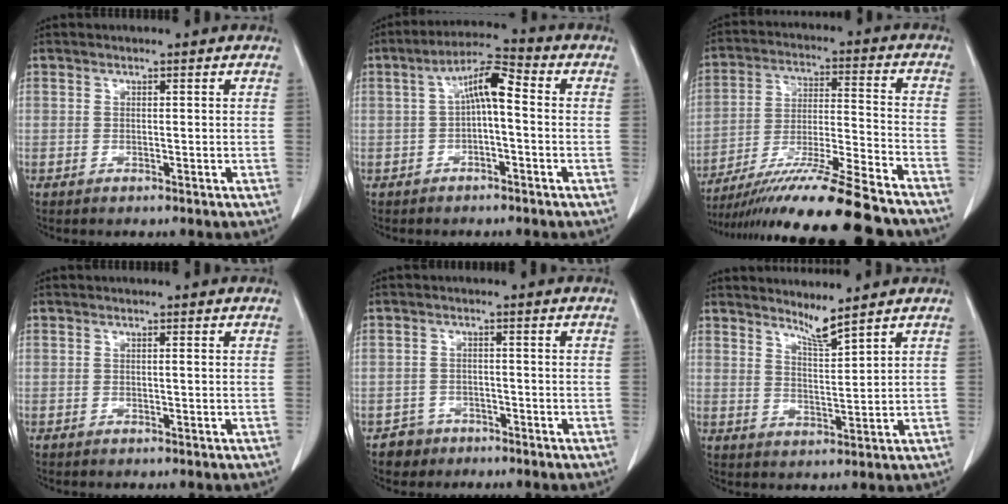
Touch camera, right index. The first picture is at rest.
{"total": 6.8, "force": [0.3, 1.7, 6.5], "torque": [-0.119, 0.029, 0.002]}
{"total": 21.1, "force": [-17.7, -0.1, 11.4], "torque": [-0.181, -0.028, -0.294]}
{"total": 0.0}
{"total": 2.9, "force": [-1.9, 2.2, -0.3], "torque": [0.005, 0.011, -0.033]}
{"total": 3.5, "force": [3.2, -0.8, 1.1], "torque": [-0.026, -0.016, 0.063]}